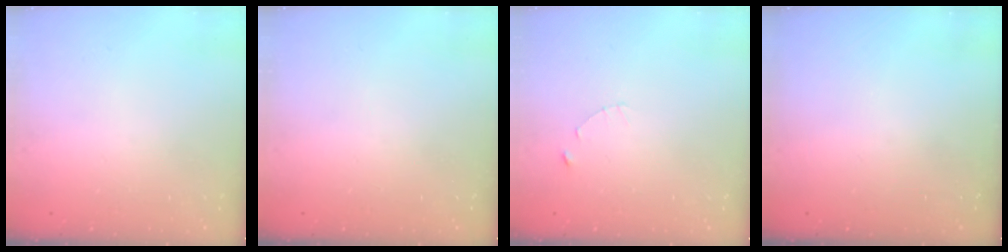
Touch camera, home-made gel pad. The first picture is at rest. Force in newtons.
{"total": 0.0}
{"total": 1.2, "press": 1.1, "slide": 0.2}
{"total": 0.0}